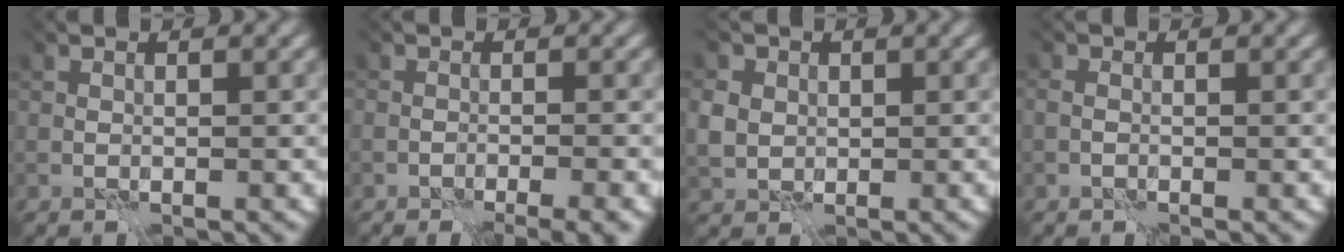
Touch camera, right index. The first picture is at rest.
{"total": 3.1, "force": [-1.6, 1.1, 2.5], "torque": [-0.014, -0.001, -0.022]}
{"total": 2.7, "force": [0.6, 2.5, 0.9], "torque": [-0.040, 0.007, 0.011]}
{"total": 0.7, "force": [-0.4, 0.5, 0.4], "torque": [-0.006, 0.002, -0.009]}